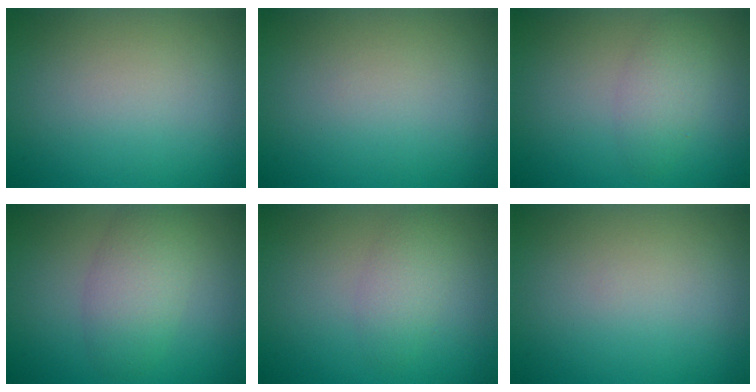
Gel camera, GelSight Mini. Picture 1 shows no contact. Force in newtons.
{"total": 0.0}
{"total": 2.3, "press": 2.3, "slide": 0.1}
{"total": 2.4, "press": 2.4, "slide": 0.3}
{"total": 2.2, "press": 2.2, "slide": 0.1}
{"total": 0.0}